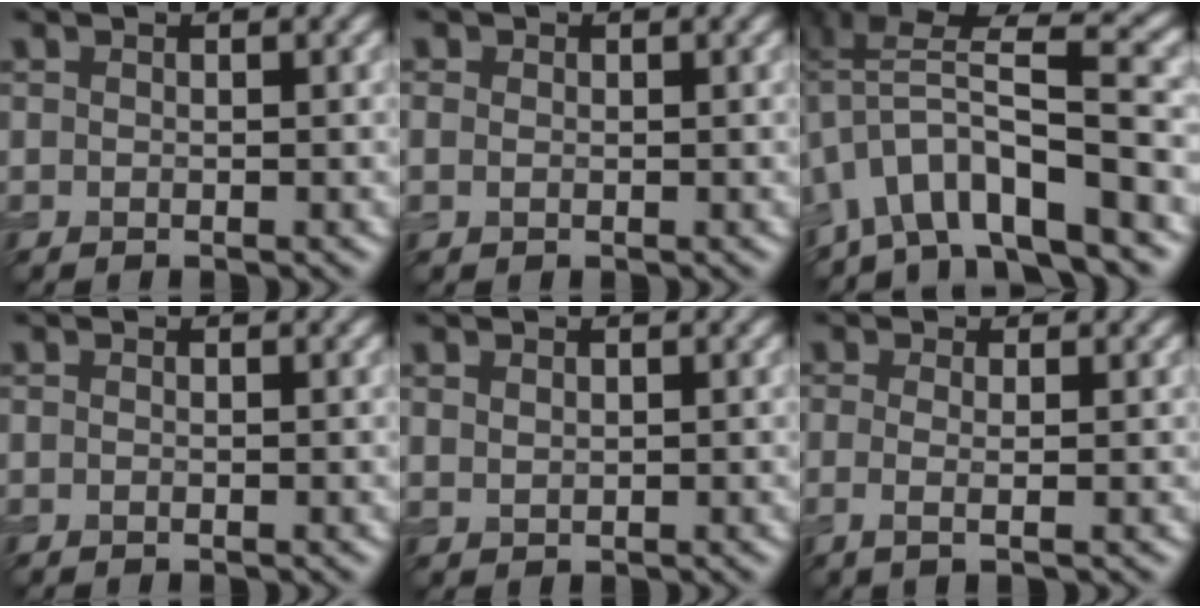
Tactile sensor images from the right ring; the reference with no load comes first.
{"total": 1.1, "force": [0.4, 0.9, 0.5], "torque": [-0.009, 0.000, 0.004]}
{"total": 8.9, "force": [-2.8, 2.8, 7.9], "torque": [-0.132, 0.019, -0.059]}
{"total": 0.0}
{"total": 1.0, "force": [0.6, 0.6, 0.5], "torque": [-0.016, -0.002, 0.017]}
{"total": 1.9, "force": [-0.2, 0.5, 1.8], "torque": [-0.033, -0.004, -0.009]}